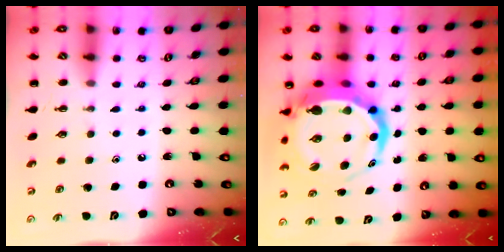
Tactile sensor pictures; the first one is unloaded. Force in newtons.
{"total": 12.8, "press": 12.3, "slide": 3.6}